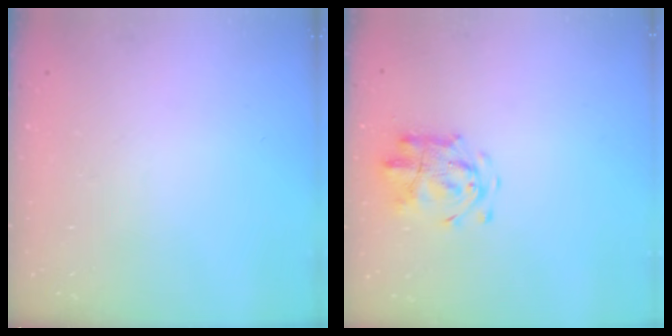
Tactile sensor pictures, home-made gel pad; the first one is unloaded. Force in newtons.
{"total": 4.6, "press": 4.5, "slide": 1.1}